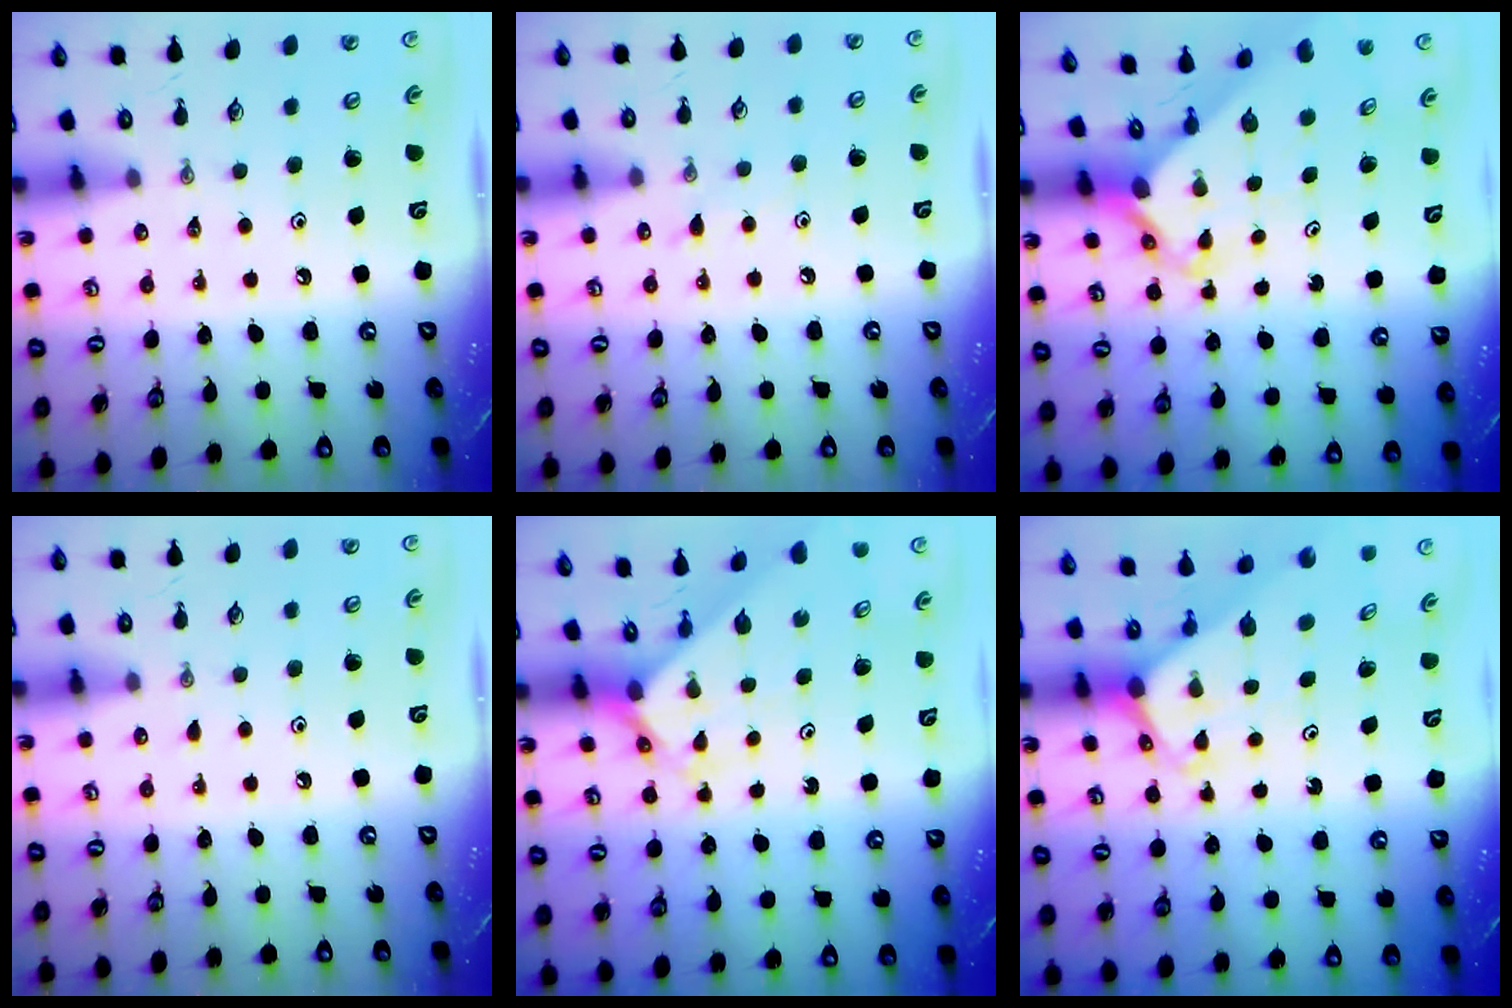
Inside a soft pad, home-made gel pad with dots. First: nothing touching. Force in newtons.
{"total": 6.7, "press": 6.7, "slide": 0.7}
{"total": 2.8, "press": 2.7, "slide": 0.2}
{"total": 2.8, "press": 2.8, "slide": 0.3}
{"total": 2.1, "press": 2.1, "slide": 0.2}
{"total": 2.1, "press": 2.1, "slide": 0.1}